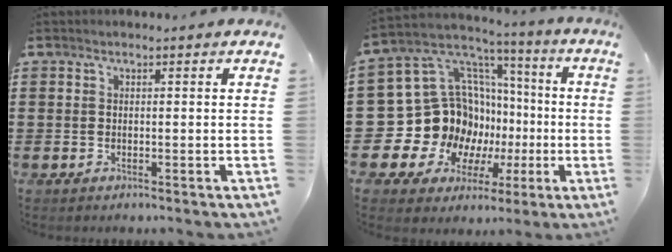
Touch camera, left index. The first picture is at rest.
{"total": 17.0, "force": [-2.0, 15.3, 7.2], "torque": [-0.182, -0.044, 0.008]}